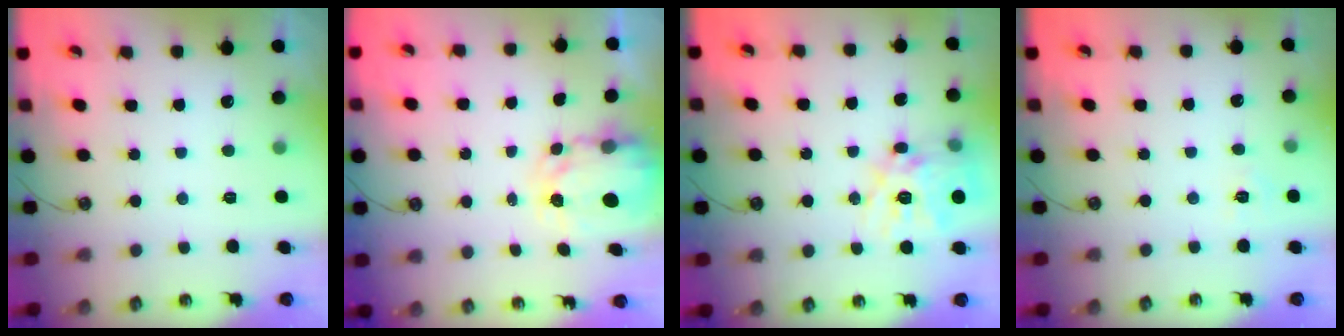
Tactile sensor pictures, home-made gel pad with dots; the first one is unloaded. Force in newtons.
{"total": 3.9, "press": 3.9, "slide": 0.1}
{"total": 16.3, "press": 16.3, "slide": 1.6}
{"total": 2.8, "press": 2.8, "slide": 0.4}